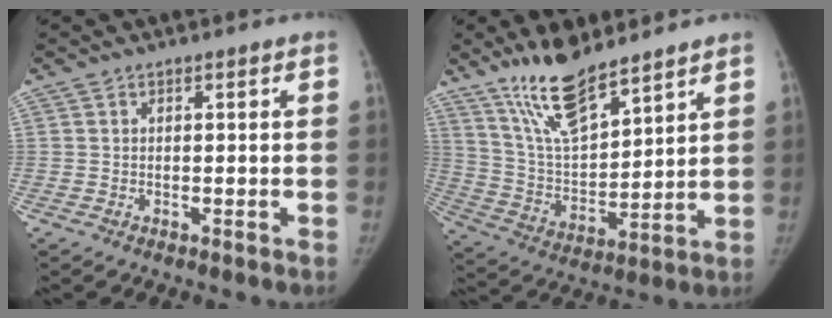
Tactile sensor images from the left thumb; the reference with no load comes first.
{"total": 14.0, "force": [10.8, 4.2, 8.0], "torque": [-0.121, -0.066, 0.212]}